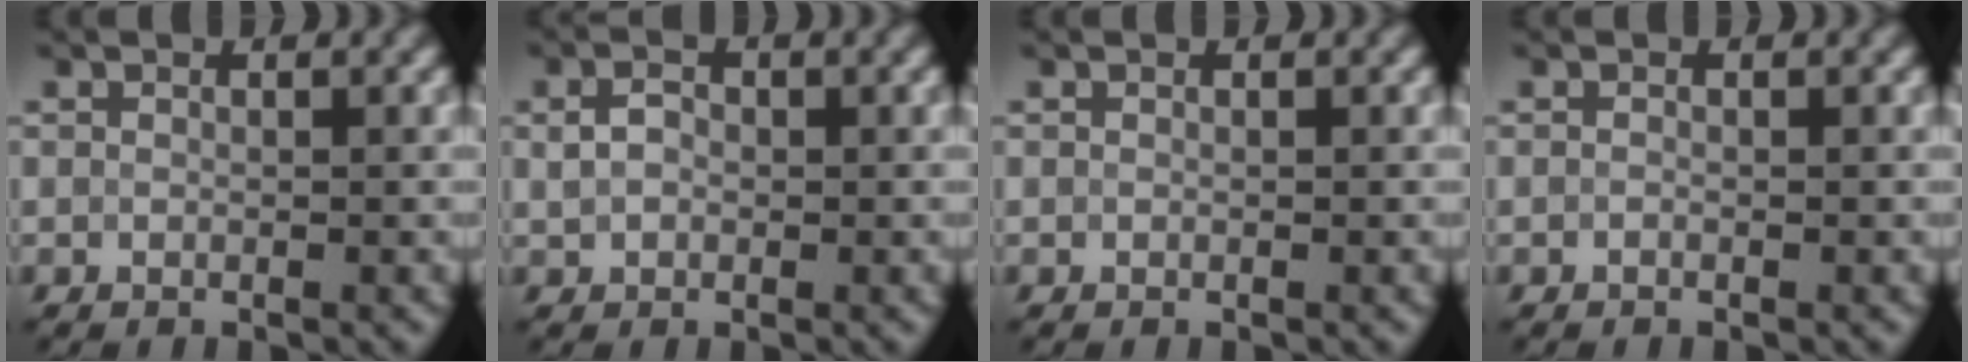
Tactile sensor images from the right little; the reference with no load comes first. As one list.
[{"total": 1.9, "force": [0.3, 1.4, 1.2], "torque": [-0.026, 0.004, 0.002]}, {"total": 0.0}, {"total": 0.0}]